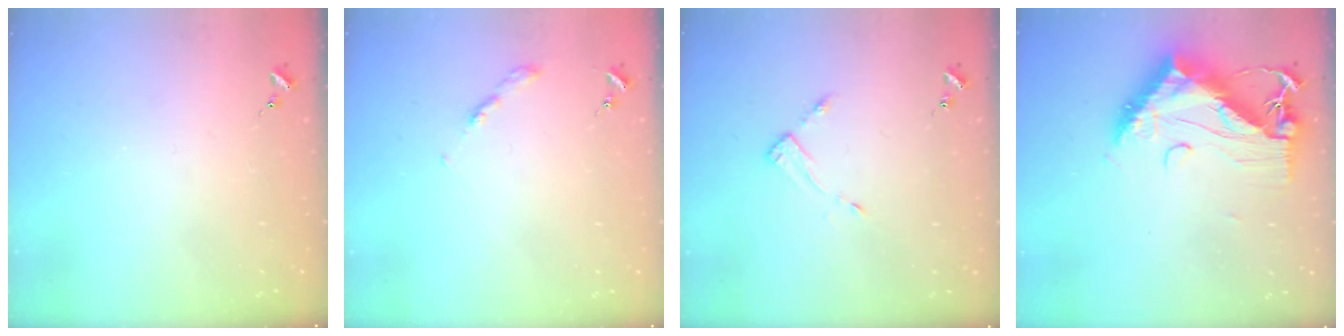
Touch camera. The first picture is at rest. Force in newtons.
{"total": 2.7, "press": 2.6, "slide": 0.3}
{"total": 3.4, "press": 3.4, "slide": 0.4}
{"total": 17.0, "press": 17.0, "slide": 1.4}